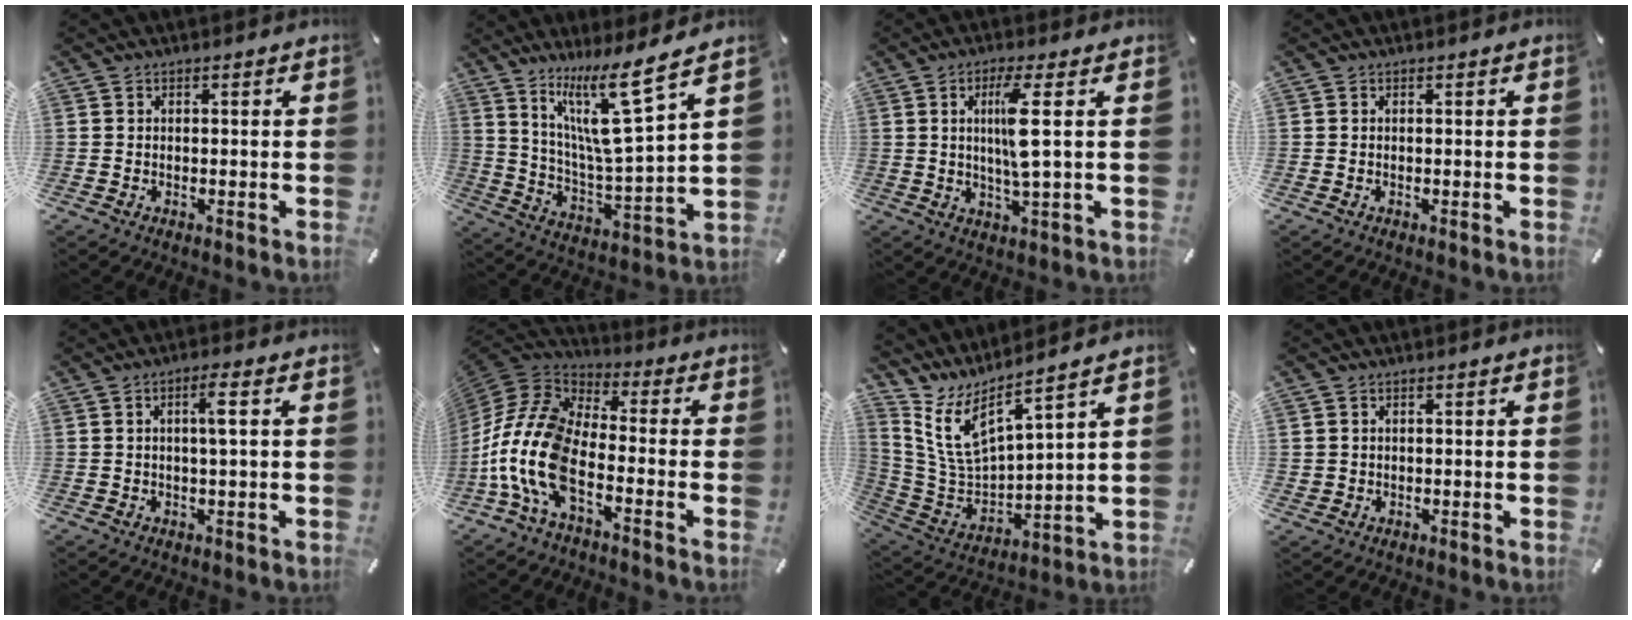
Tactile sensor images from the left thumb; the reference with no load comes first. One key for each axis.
{"total": 16.2, "fx": 11.2, "fy": 2.1, "fz": 11.5, "tx": -0.218, "ty": -0.070, "tz": 0.177}
{"total": 8.6, "fx": 1.4, "fy": 0.5, "fz": 8.4, "tx": -0.168, "ty": -0.008, "tz": 0.016}
{"total": 0.0}
{"total": 4.2, "fx": 0.7, "fy": 0.4, "fz": 4.1, "tx": -0.079, "ty": 0.002, "tz": 0.007}
{"total": 15.8, "fx": -6.4, "fy": 8.0, "fz": 12.0, "tx": -0.288, "ty": -0.003, "tz": -0.121}
{"total": 9.6, "fx": 7.0, "fy": 2.8, "fz": 6.0, "tx": -0.154, "ty": -0.063, "tz": 0.124}
{"total": 1.1, "fx": 0.4, "fy": 1.1, "fz": -0.1, "tx": 0.002, "ty": 0.004, "tz": 0.006}